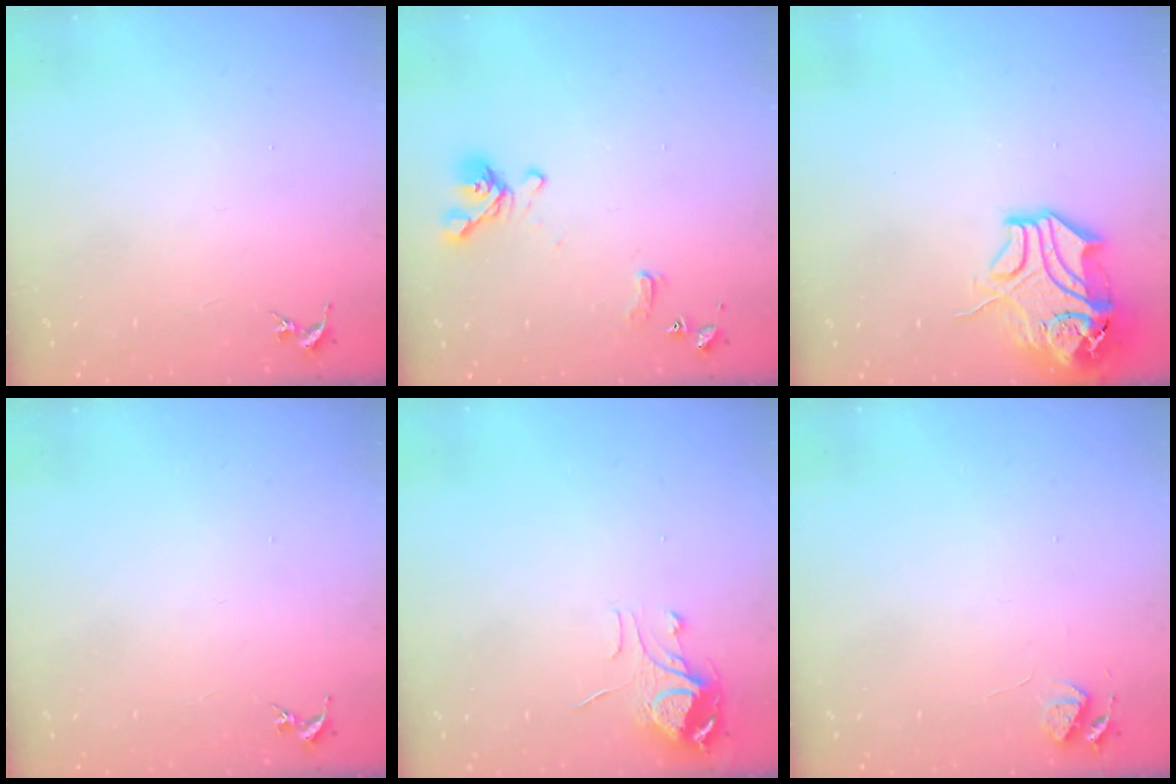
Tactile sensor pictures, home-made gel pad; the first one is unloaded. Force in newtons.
{"total": 11.1, "press": 11.0, "slide": 1.3}
{"total": 15.3, "press": 15.1, "slide": 2.3}
{"total": 0.0}
{"total": 7.1, "press": 7.1, "slide": 0.5}
{"total": 5.7, "press": 5.7, "slide": 0.8}